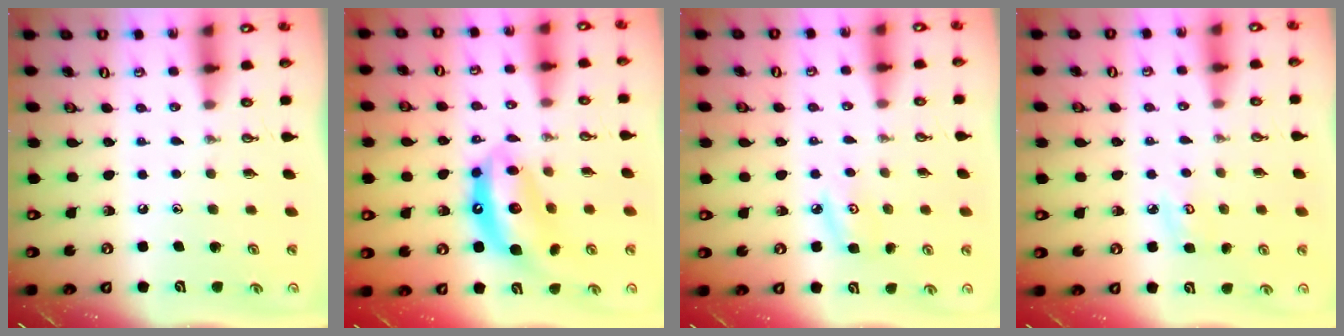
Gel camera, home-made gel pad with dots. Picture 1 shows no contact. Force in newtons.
{"total": 12.8, "press": 12.8, "slide": 1.1}
{"total": 5.2, "press": 5.1, "slide": 0.6}
{"total": 4.5, "press": 4.5, "slide": 0.4}